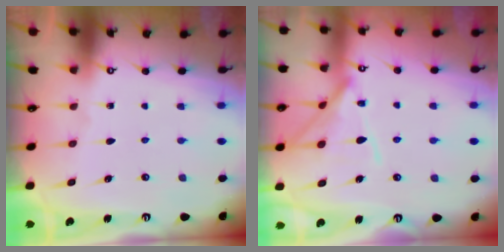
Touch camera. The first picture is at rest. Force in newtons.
{"total": 11.6, "press": 11.6, "slide": 0.8}